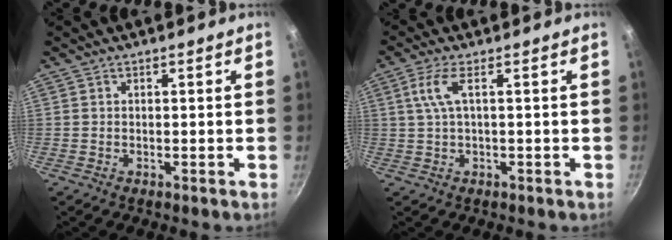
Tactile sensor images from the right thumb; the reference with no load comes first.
{"total": 4.3, "force": [0.6, 0.9, 4.1], "torque": [-0.100, 0.008, 0.019]}